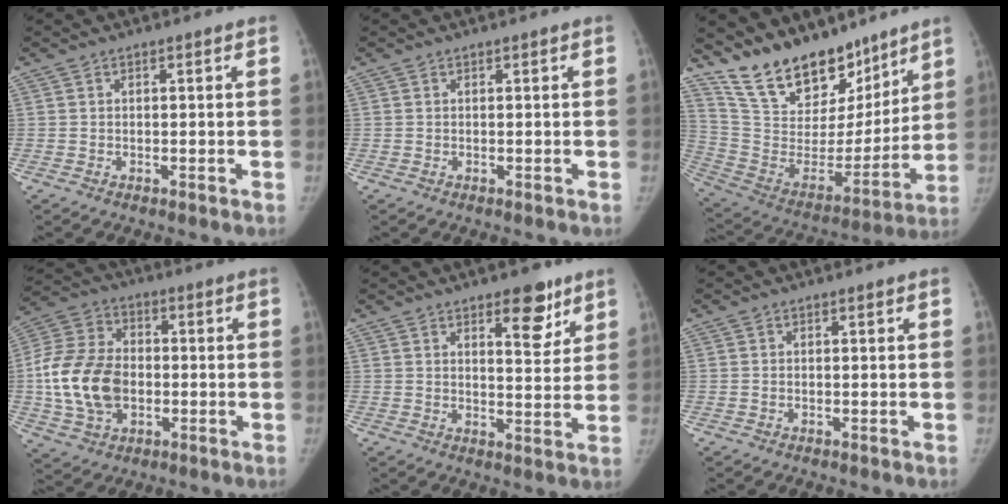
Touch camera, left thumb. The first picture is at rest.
{"total": 0.0}
{"total": 23.0, "force": [18.3, 10.5, 9.3], "torque": [-0.121, -0.096, 0.321]}
{"total": 16.5, "force": [-1.8, 11.8, 11.5], "torque": [-0.215, 0.018, -0.030]}
{"total": 7.9, "force": [4.9, 3.3, 5.2], "torque": [-0.044, -0.030, 0.068]}
{"total": 0.0}